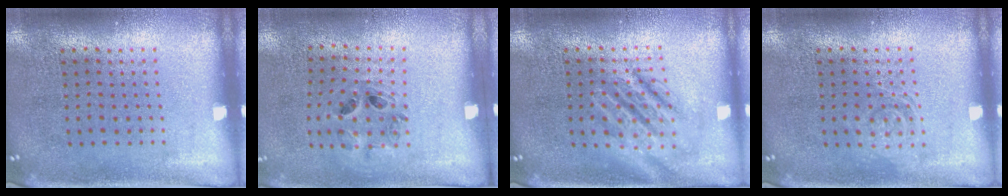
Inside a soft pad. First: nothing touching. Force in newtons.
{"total": 0.9, "press": 0.8, "slide": 0.5}
{"total": 2.2, "press": 2.2, "slide": 0.3}
{"total": 1.5, "press": 1.5, "slide": 0.3}